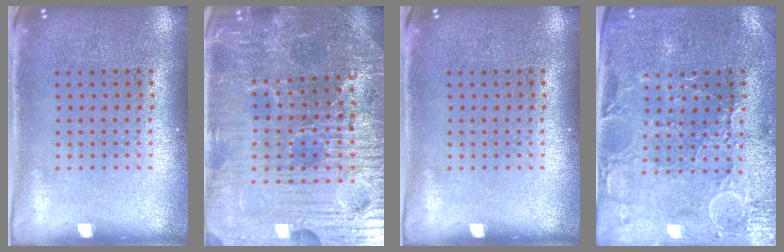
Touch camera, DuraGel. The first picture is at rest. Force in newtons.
{"total": 5.6, "press": 5.4, "slide": 1.6}
{"total": 0.0}
{"total": 1.1, "press": 1.0, "slide": 0.4}